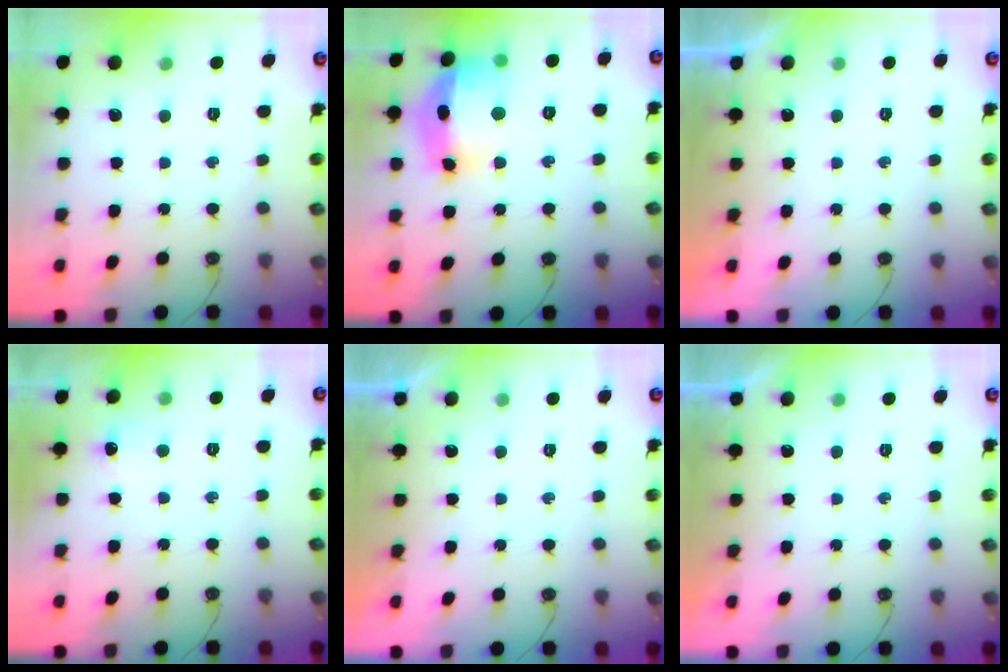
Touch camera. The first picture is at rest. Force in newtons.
{"total": 19.3, "press": 18.5, "slide": 5.4}
{"total": 0.0}
{"total": 4.4, "press": 4.4, "slide": 0.5}
{"total": 0.0}
{"total": 0.0}